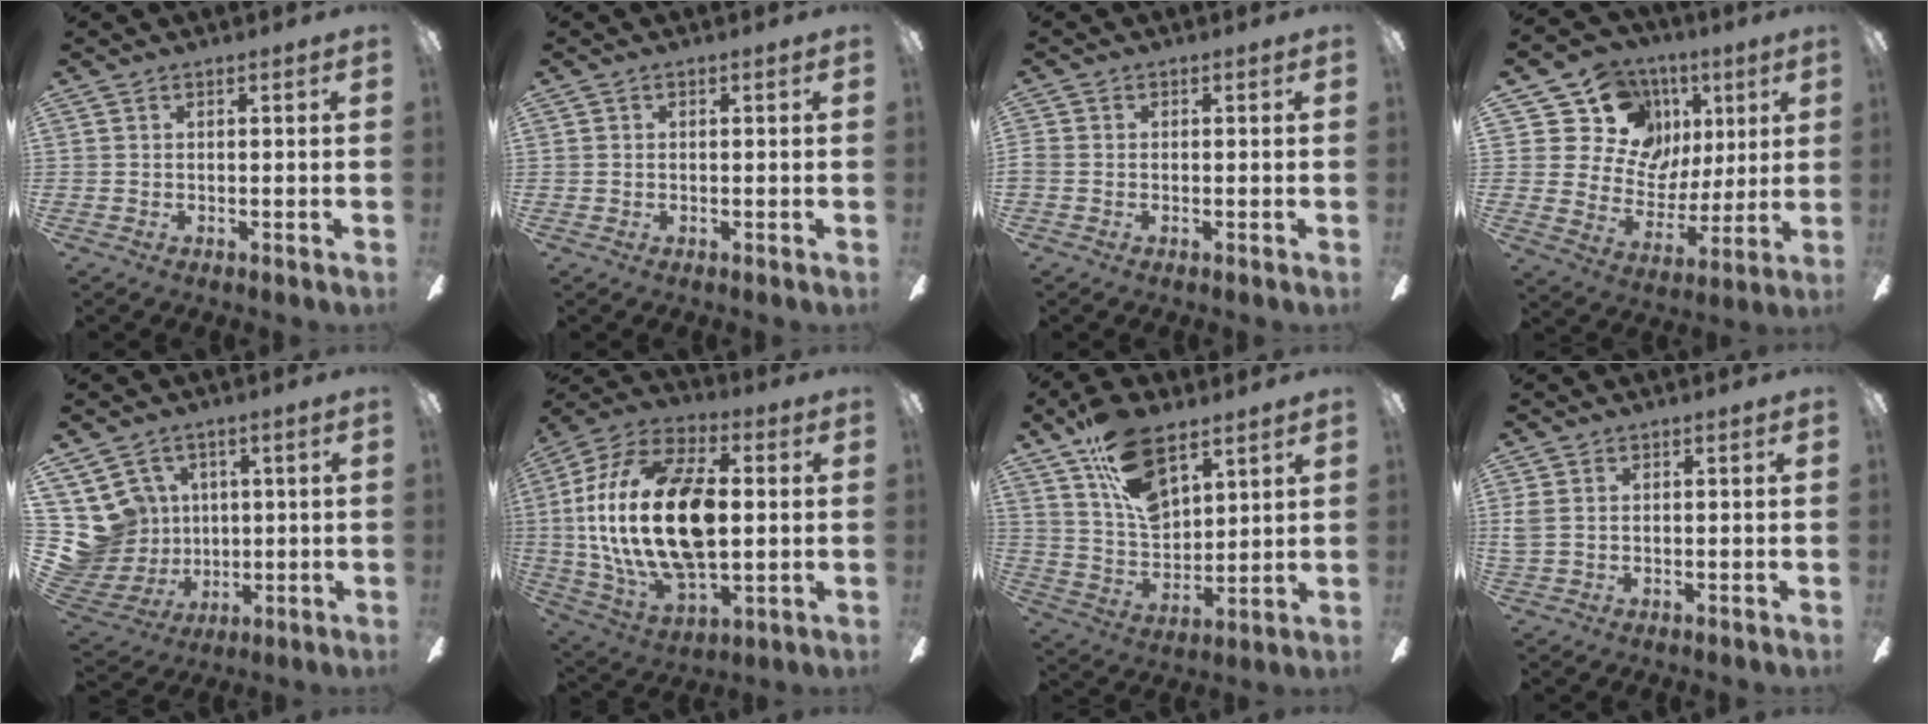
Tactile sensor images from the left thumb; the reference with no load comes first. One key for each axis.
{"total": 0.0}
{"total": 0.6, "fx": -0.3, "fy": 0.3, "fz": 0.5, "tx": -0.008, "ty": 0.002, "tz": -0.006}
{"total": 15.9, "fx": 7.1, "fy": 13.5, "fz": 4.6, "tx": -0.092, "ty": -0.040, "tz": 0.152}
{"total": 12.2, "fx": 2.6, "fy": 11.6, "fz": 2.8, "tx": -0.111, "ty": -0.030, "tz": 0.057}
{"total": 26.3, "fx": 1.4, "fy": 14.7, "fz": 21.7, "tx": -0.457, "ty": 0.002, "tz": 0.027}
{"total": 16.4, "fx": 10.0, "fy": 8.8, "fz": 9.6, "tx": -0.167, "ty": -0.040, "tz": 0.184}
{"total": 1.9, "fx": 0.3, "fy": 1.1, "fz": 1.6, "tx": -0.033, "ty": 0.005, "tz": 0.005}